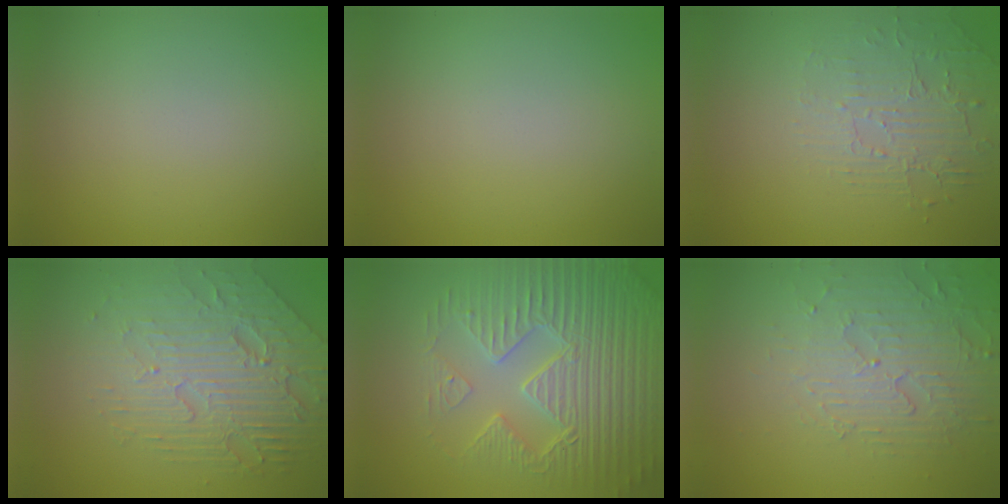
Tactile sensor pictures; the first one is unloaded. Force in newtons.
{"total": 0.0}
{"total": 2.1, "press": 1.3, "slide": 1.7}
{"total": 6.8, "press": 4.9, "slide": 4.8}
{"total": 7.2, "press": 5.8, "slide": 4.2}
{"total": 3.9, "press": 3.7, "slide": 1.1}